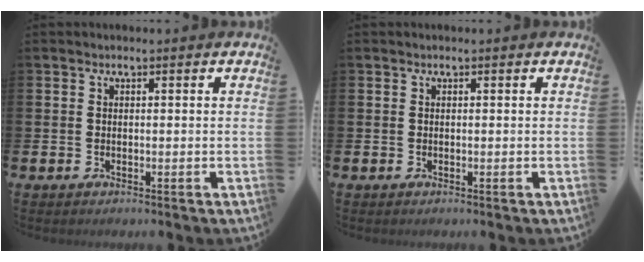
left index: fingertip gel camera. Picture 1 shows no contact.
{"total": 0.0}